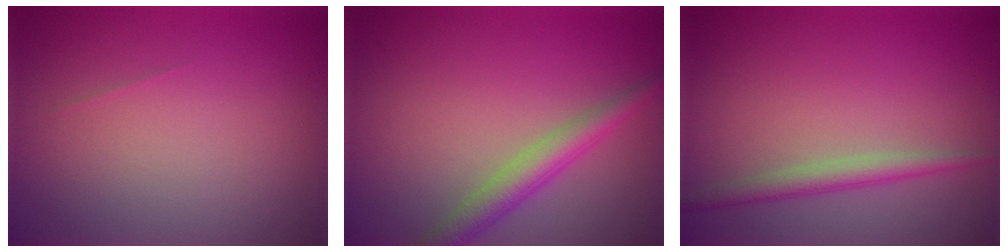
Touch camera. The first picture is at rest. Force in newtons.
{"total": 3.1, "press": 3.1, "slide": 0.2}
{"total": 2.1, "press": 2.1, "slide": 0.0}